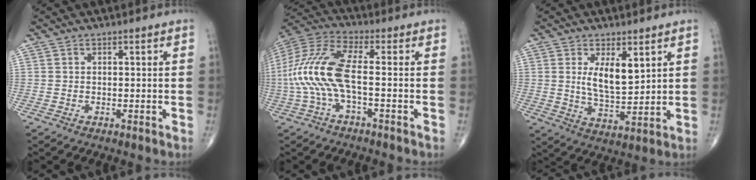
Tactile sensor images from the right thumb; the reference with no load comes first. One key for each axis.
{"total": 14.3, "fx": -1.6, "fy": 5.4, "fz": 13.2, "tx": -0.307, "ty": 0.033, "tz": -0.035}
{"total": 8.3, "fx": 3.0, "fy": 3.6, "fz": 6.8, "tx": -0.101, "ty": -0.031, "tz": 0.061}